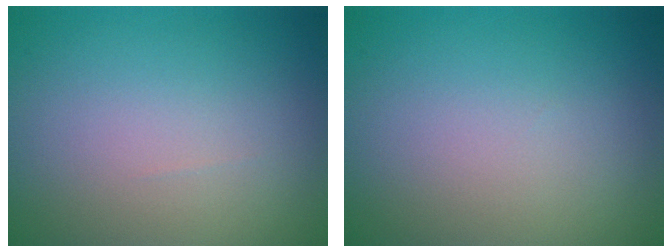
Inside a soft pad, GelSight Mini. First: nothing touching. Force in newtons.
{"total": 0.0}